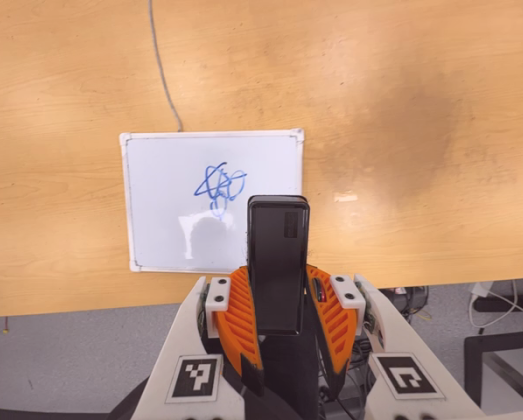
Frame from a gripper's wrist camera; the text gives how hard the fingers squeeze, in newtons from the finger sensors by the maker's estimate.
{"total": 5.9, "left": 3.6, "right": 8.1}